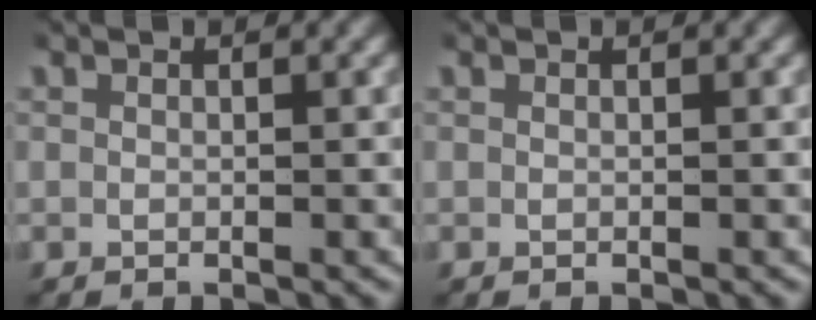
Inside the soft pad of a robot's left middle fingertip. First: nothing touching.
{"total": 0.0}